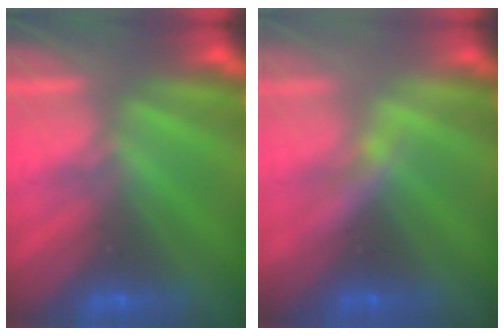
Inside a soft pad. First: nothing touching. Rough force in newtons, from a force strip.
{"total": 2.2}